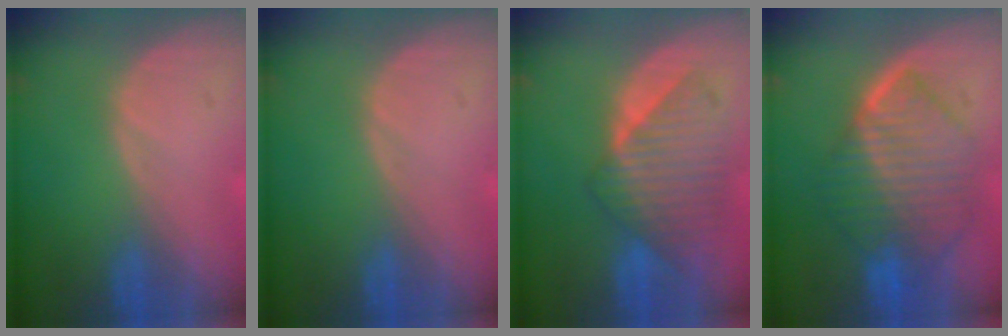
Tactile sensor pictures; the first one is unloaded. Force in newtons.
{"total": 0.0}
{"total": 8.6, "press": 8.2, "slide": 2.6}
{"total": 10.5, "press": 10.4, "slide": 1.0}